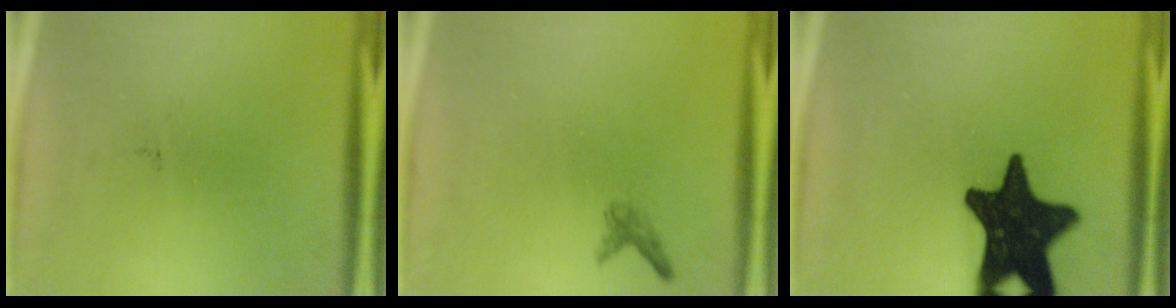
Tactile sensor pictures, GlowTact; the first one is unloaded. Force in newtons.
{"total": 1.1}
{"total": 19.2}